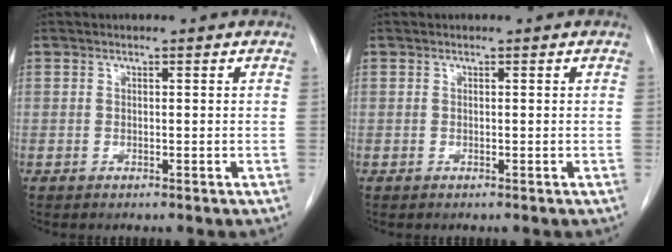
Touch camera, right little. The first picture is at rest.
{"total": 0.0}